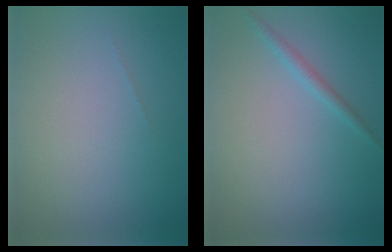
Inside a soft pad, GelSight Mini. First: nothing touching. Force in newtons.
{"total": 1.3, "press": 1.3, "slide": 0.0}